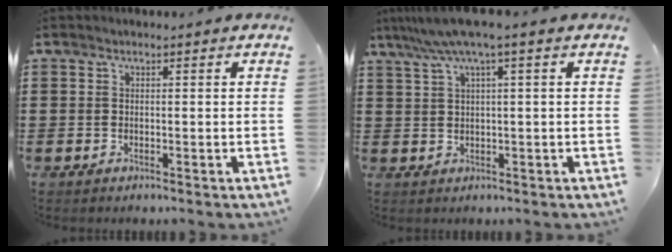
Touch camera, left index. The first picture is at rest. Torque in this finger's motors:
{"motor_torque": [1.35, -0.80, 0.87, 0.21]}